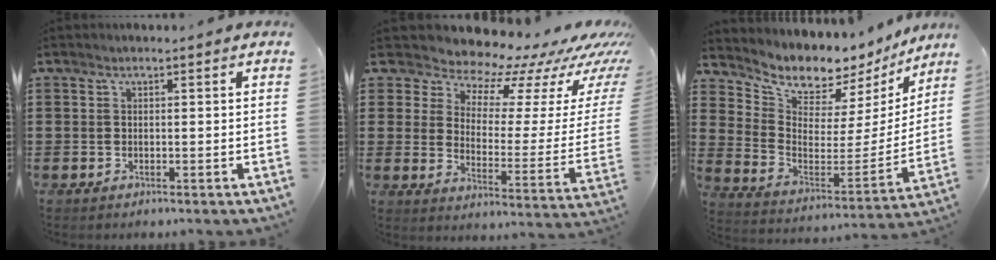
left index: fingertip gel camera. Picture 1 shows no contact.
{"total": 8.4, "force": [7.7, 3.1, 1.5], "torque": [-0.044, -0.078, 0.125]}
{"total": 7.0, "force": [6.7, 1.8, 0.5], "torque": [-0.040, -0.071, 0.112]}